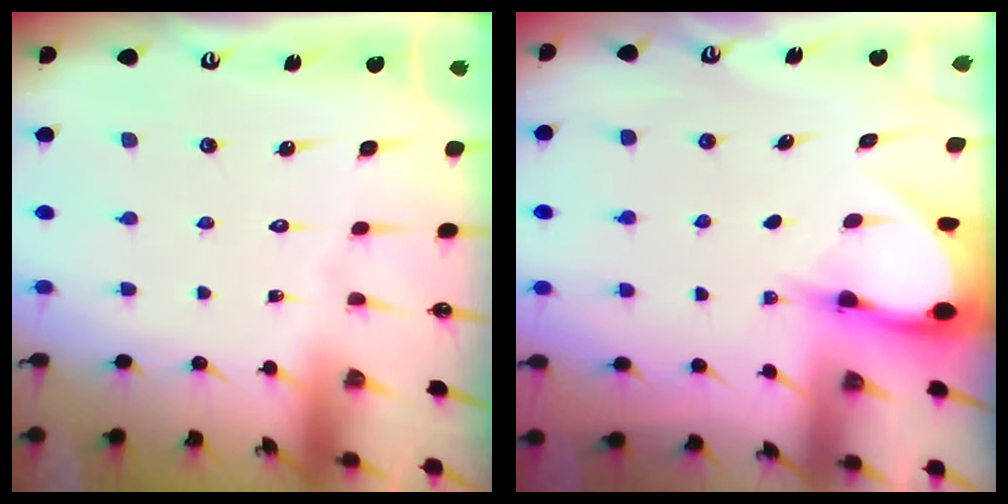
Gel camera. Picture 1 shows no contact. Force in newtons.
{"total": 3.3, "press": 3.3, "slide": 0.1}